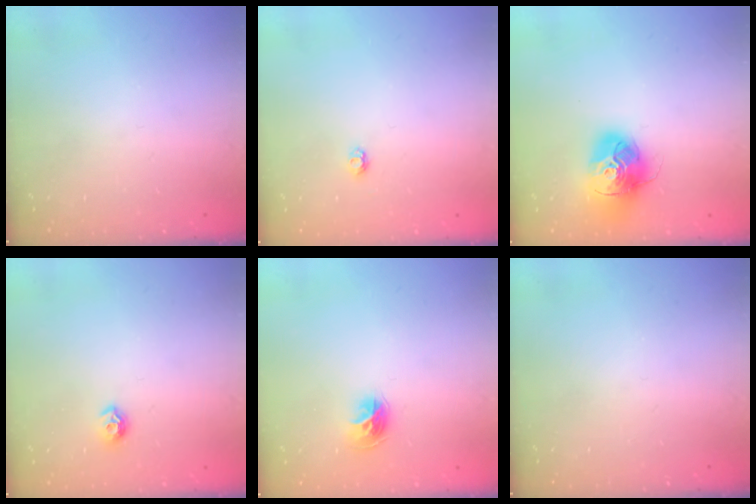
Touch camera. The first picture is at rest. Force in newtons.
{"total": 2.9, "press": 2.9, "slide": 0.4}
{"total": 17.2, "press": 17.1, "slide": 2.0}
{"total": 6.8, "press": 6.7, "slide": 1.0}
{"total": 8.0, "press": 8.0, "slide": 0.7}
{"total": 0.0}